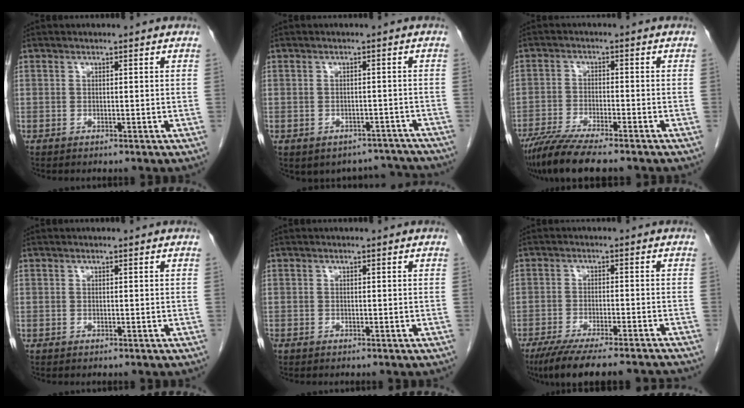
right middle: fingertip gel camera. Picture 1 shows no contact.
{"total": 7.6, "force": [-6.6, 3.8, 0.3], "torque": [0.009, 0.028, -0.070]}
{"total": 9.5, "force": [-7.8, 0.8, 5.4], "torque": [-0.088, -0.024, -0.128]}
{"total": 0.0}
{"total": 0.0}
{"total": 15.1, "force": [-13.1, 1.5, 7.3], "torque": [-0.105, -0.025, -0.189]}